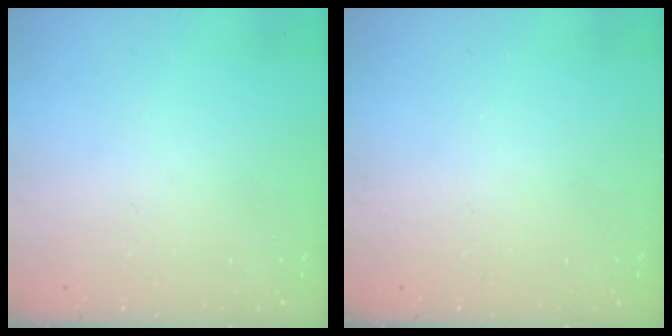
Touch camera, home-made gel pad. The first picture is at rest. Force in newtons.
{"total": 0.0}